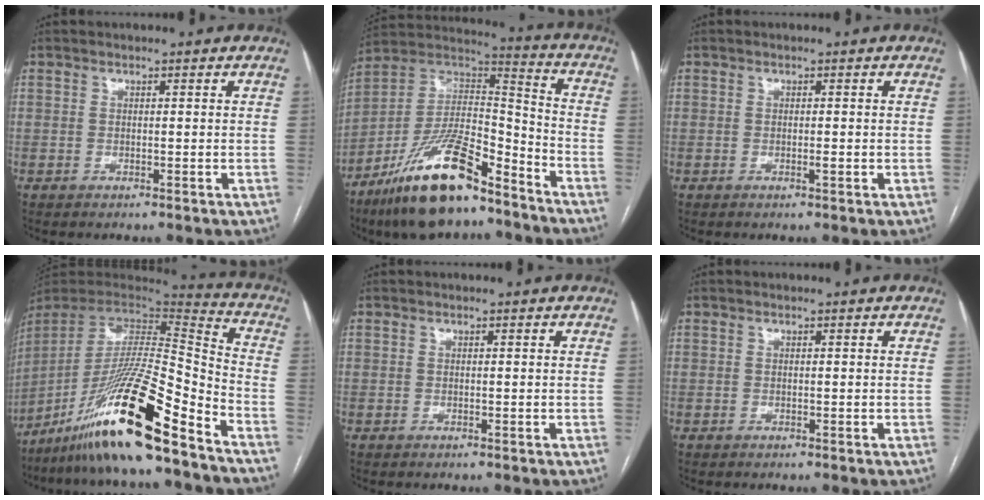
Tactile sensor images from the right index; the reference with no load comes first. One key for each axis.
{"total": 20.3, "fx": -14.0, "fy": 5.7, "fz": 13.4, "tx": -0.259, "ty": 0.009, "tz": -0.250}
{"total": 0.7, "fx": -0.1, "fy": 0.2, "fz": 0.7, "tx": -0.013, "ty": 0.001, "tz": 0.002}
{"total": 23.2, "fx": -16.1, "fy": 0.7, "fz": 16.7, "tx": -0.315, "ty": -0.021, "tz": -0.292}
{"total": 0.0}
{"total": 0.0}